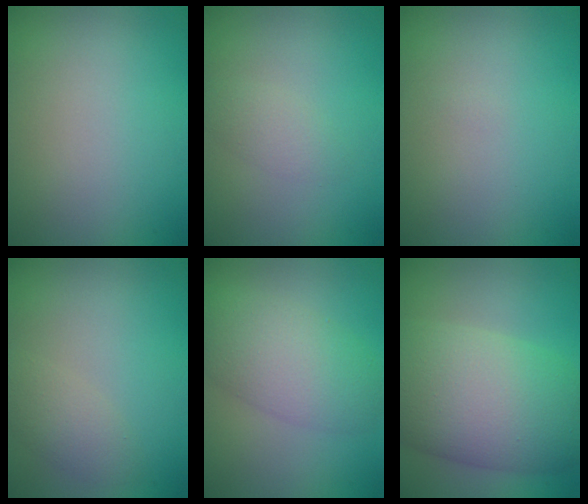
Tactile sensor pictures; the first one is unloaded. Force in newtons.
{"total": 1.5, "press": 1.5, "slide": 0.0}
{"total": 0.0}
{"total": 2.0, "press": 2.0, "slide": 0.2}
{"total": 5.4, "press": 5.4, "slide": 0.2}
{"total": 11.8, "press": 11.8, "slide": 0.5}